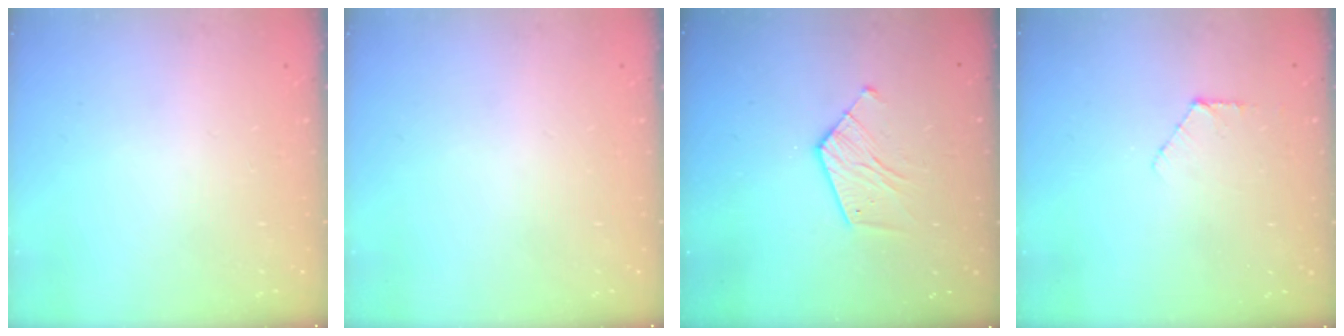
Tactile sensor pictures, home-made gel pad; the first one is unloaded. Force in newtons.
{"total": 0.0}
{"total": 8.7, "press": 8.7, "slide": 0.5}
{"total": 5.7, "press": 5.7, "slide": 0.6}